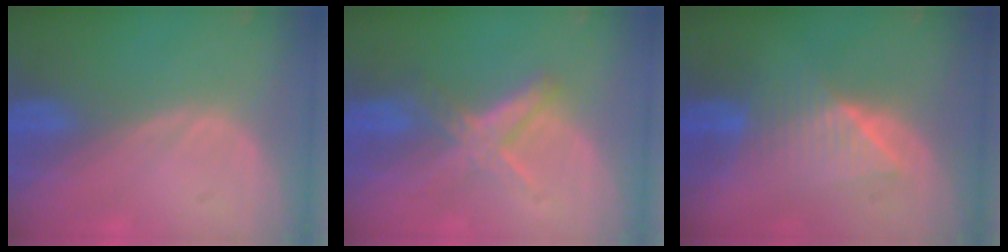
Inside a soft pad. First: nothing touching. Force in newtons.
{"total": 5.9, "press": 5.4, "slide": 2.2}
{"total": 6.4, "press": 6.3, "slide": 1.2}